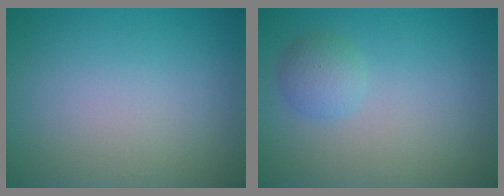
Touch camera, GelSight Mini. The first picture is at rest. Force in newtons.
{"total": 1.8, "press": 1.8, "slide": 0.1}